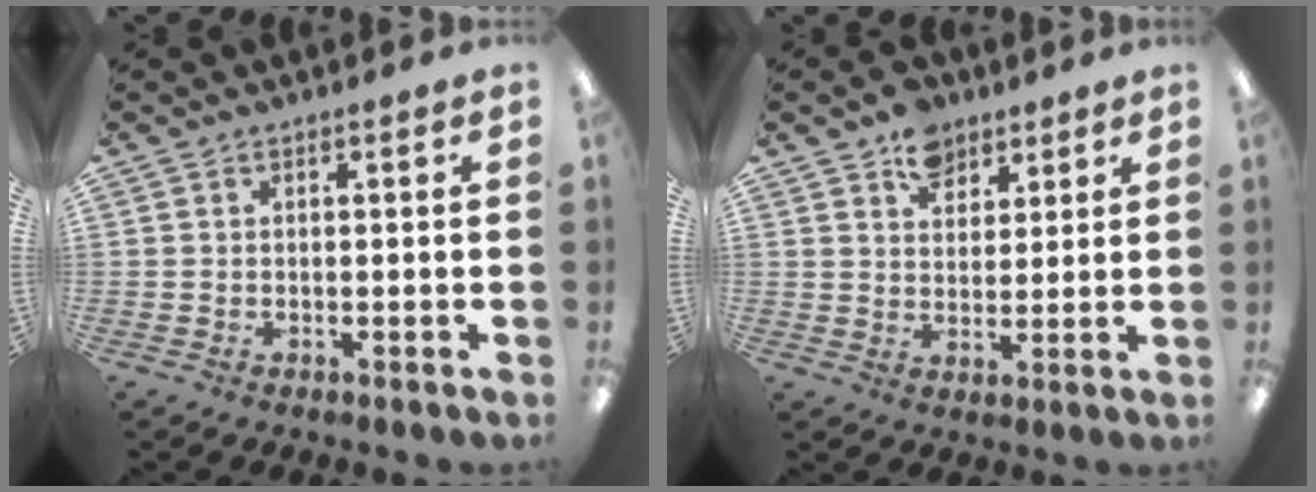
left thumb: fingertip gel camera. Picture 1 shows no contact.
{"total": 8.2, "force": [5.4, 5.4, 2.8], "torque": [-0.037, -0.018, 0.097]}